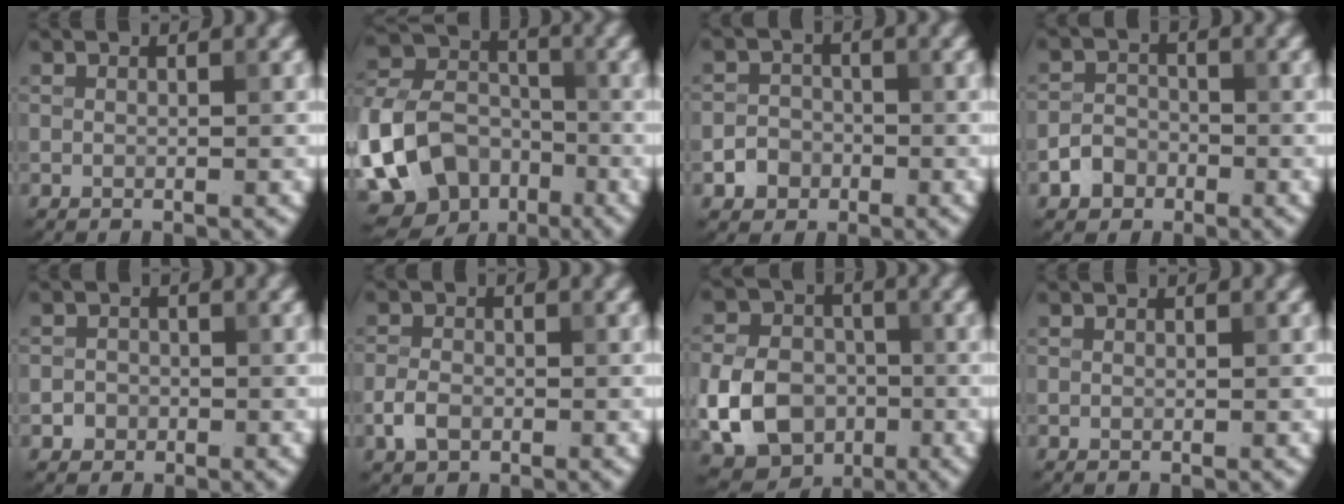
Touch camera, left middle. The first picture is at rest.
{"total": 11.2, "force": [-4.6, 8.3, 6.1], "torque": [-0.128, -0.016, -0.093]}
{"total": 2.2, "force": [-1.0, 1.9, 0.5], "torque": [0.003, 0.003, -0.021]}
{"total": 2.3, "force": [-1.3, 1.8, 0.7], "torque": [-0.005, 0.006, -0.028]}
{"total": 1.3, "force": [-0.5, 1.2, 0.1], "torque": [0.015, 0.001, -0.013]}
{"total": 2.2, "force": [-1.0, 1.5, 1.3], "torque": [-0.024, 0.001, -0.024]}
{"total": 7.6, "force": [-2.1, 5.9, 4.2], "torque": [-0.080, -0.004, -0.047]}
{"total": 0.0}